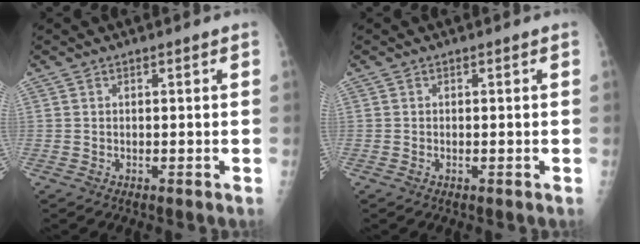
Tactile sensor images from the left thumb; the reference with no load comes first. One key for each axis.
{"total": 0.0}